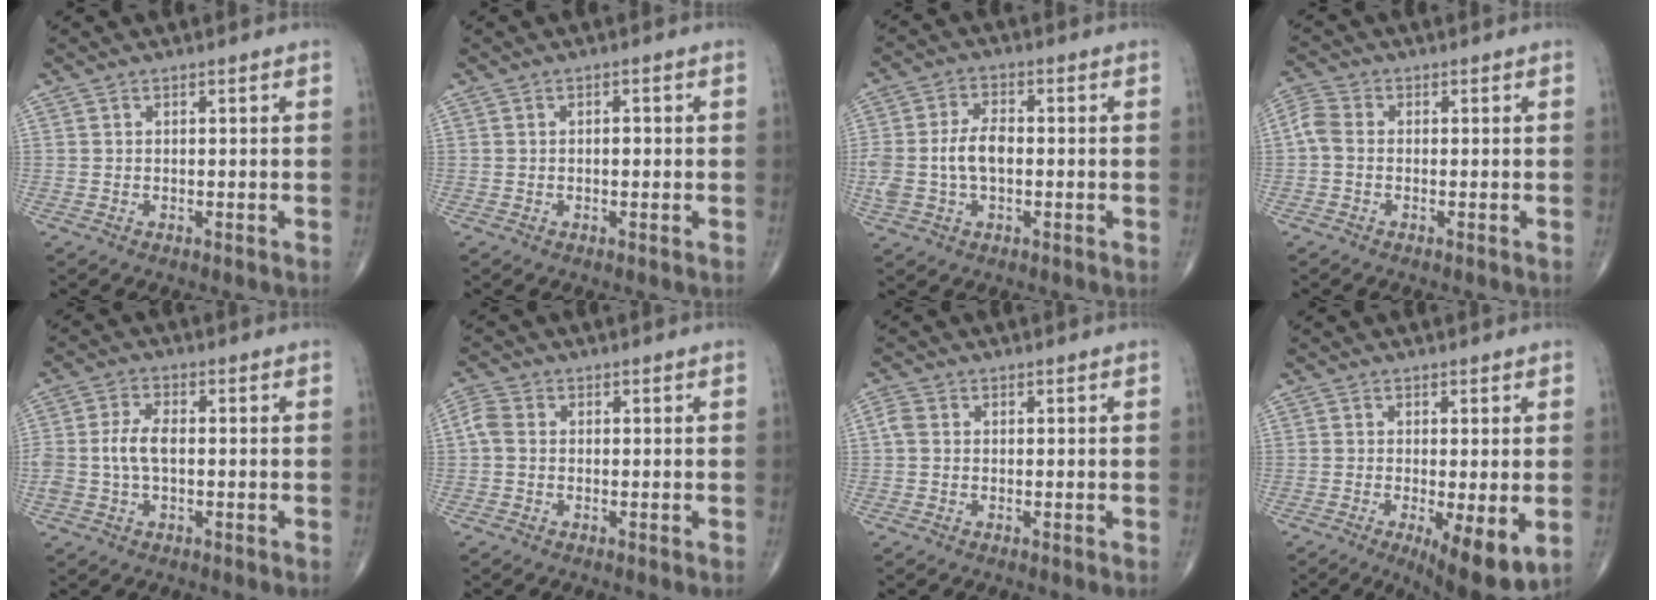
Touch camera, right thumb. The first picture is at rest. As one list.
[{"total": 1.5, "force": [0.0, 0.8, 1.3], "torque": [-0.017, 0.002, -0.002]}, {"total": 8.3, "force": [-0.6, 4.8, 6.7], "torque": [-0.148, 0.020, -0.010]}, {"total": 3.8, "force": [-0.4, 2.7, 2.6], "torque": [-0.062, 0.010, -0.021]}, {"total": 5.4, "force": [-0.3, 2.9, 4.6], "torque": [-0.107, 0.014, -0.007]}, {"total": 2.9, "force": [-0.1, 2.2, 1.9], "torque": [-0.046, 0.007, -0.014]}, {"total": 2.0, "force": [0.0, 1.6, 1.2], "torque": [-0.028, 0.005, -0.005]}, {"total": 9.6, "force": [-2.7, 2.8, 8.8], "torque": [-0.131, -0.024, -0.038]}]